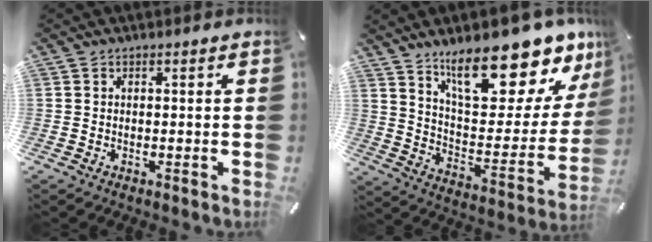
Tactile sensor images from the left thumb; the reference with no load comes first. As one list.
[{"total": 22.2, "force": [16.4, 7.8, 12.7], "torque": [-0.165, -0.125, 0.269]}]